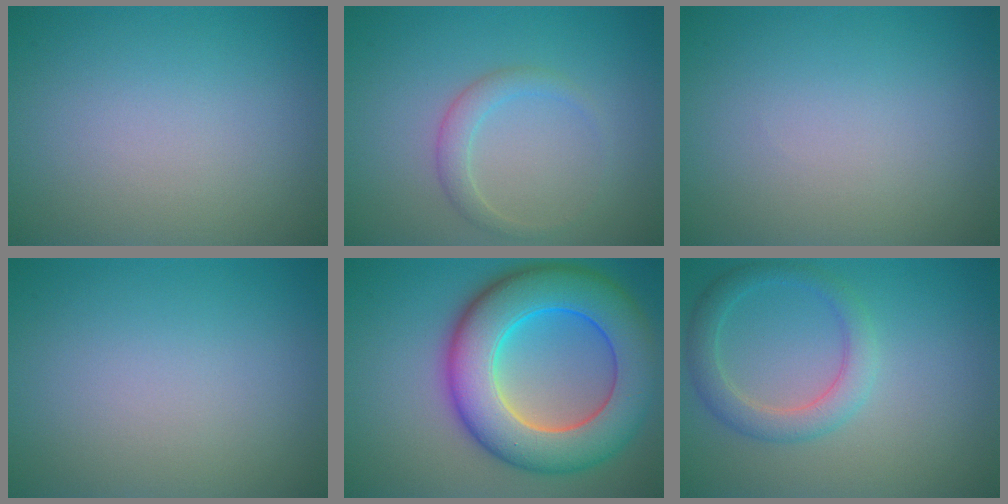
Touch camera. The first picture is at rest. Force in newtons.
{"total": 1.9, "press": 1.9, "slide": 0.0}
{"total": 0.0}
{"total": 0.0}
{"total": 11.7, "press": 11.7, "slide": 0.3}
{"total": 3.1, "press": 3.1, "slide": 0.1}